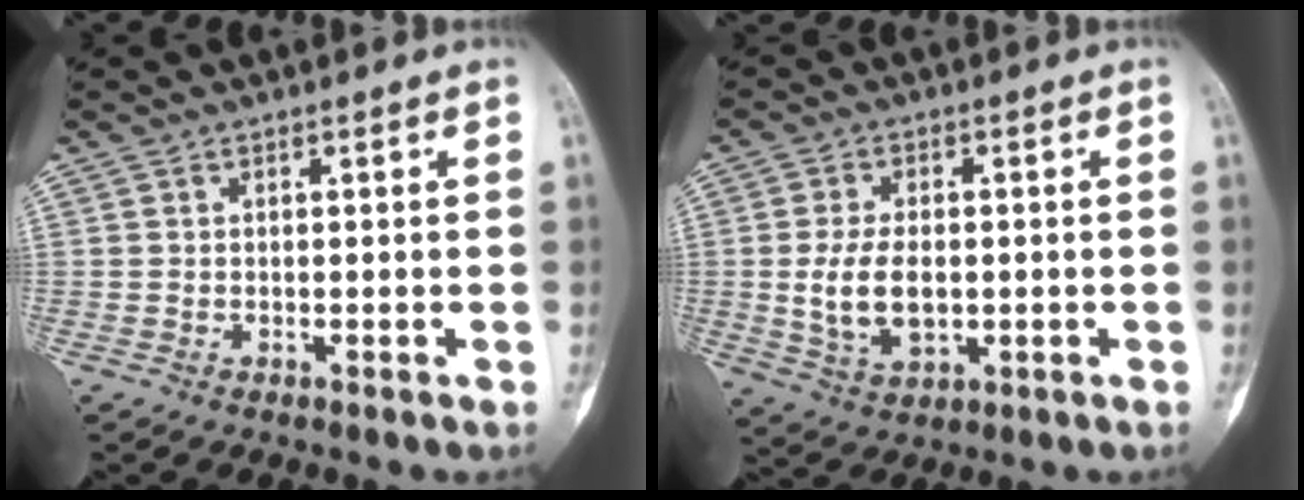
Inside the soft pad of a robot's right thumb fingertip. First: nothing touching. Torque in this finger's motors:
{"motor_torque": [-0.16, 0.43, 0.66, -0.29, 0.08]}